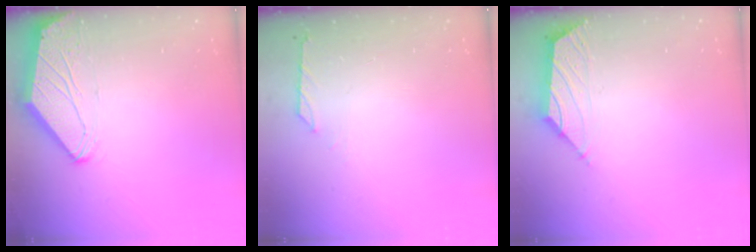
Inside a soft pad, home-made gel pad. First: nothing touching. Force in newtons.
{"total": 0.6, "press": 0.5, "slide": 0.4}
{"total": 0.8, "press": 0.5, "slide": 0.6}